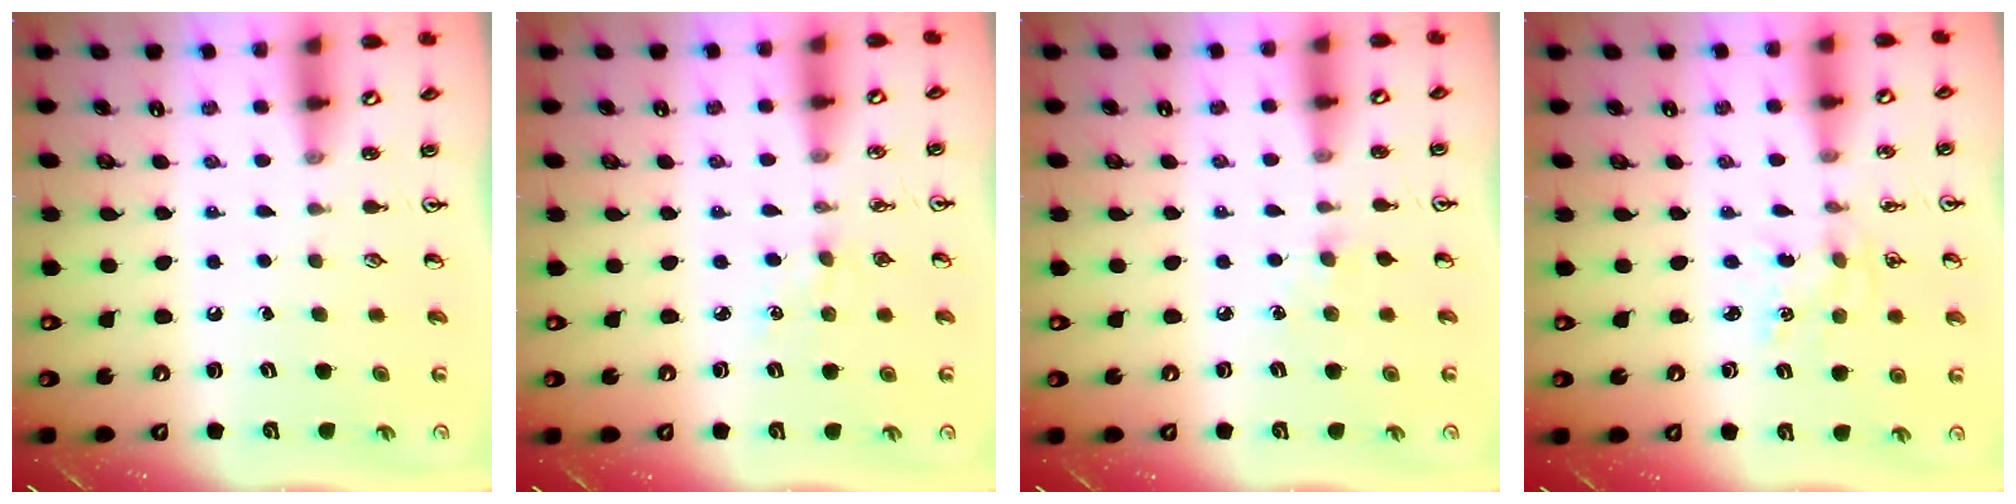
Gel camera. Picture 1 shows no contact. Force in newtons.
{"total": 2.5, "press": 2.5, "slide": 0.4}
{"total": 4.2, "press": 4.1, "slide": 0.6}
{"total": 1.0, "press": 1.0, "slide": 0.1}